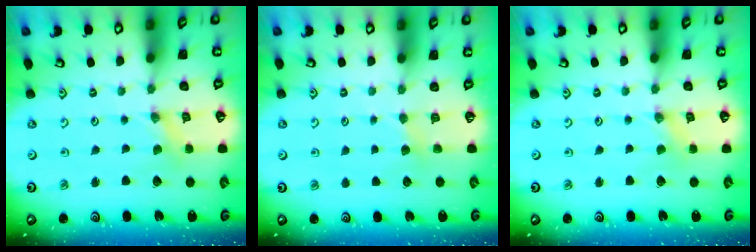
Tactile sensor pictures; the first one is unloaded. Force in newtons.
{"total": 3.2, "press": 3.1, "slide": 0.5}
{"total": 0.7, "press": 0.6, "slide": 0.1}